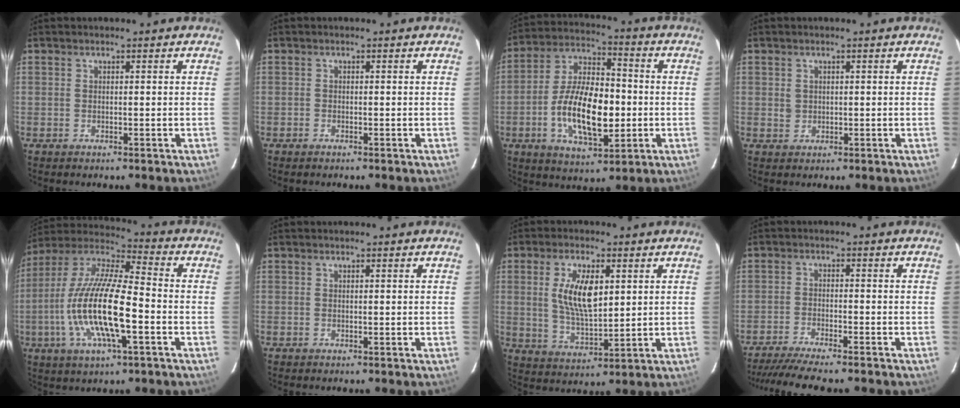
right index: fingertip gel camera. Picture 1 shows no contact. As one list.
[{"total": 0.6, "force": [-0.5, 0.3, -0.1], "torque": [-0.002, -0.003, -0.011]}, {"total": 16.3, "force": [-3.0, 7.6, 14.1], "torque": [-0.270, 0.006, -0.050]}, {"total": 1.6, "force": [0.2, 1.5, 0.3], "torque": [-0.002, 0.003, 0.005]}, {"total": 18.9, "force": [-4.7, 5.0, 17.6], "torque": [-0.346, -0.012, -0.093]}, {"total": 0.0}, {"total": 10.1, "force": [2.4, 4.6, 8.7], "torque": [-0.164, 0.000, 0.052]}, {"total": 9.5, "force": [-8.5, 0.4, 4.2], "torque": [-0.101, -0.018, -0.139]}]